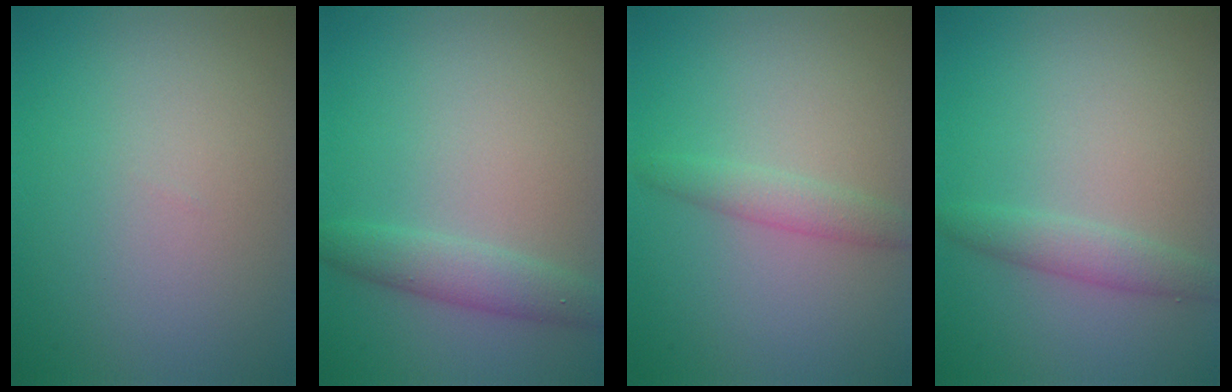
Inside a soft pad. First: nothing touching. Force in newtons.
{"total": 2.6, "press": 2.6, "slide": 0.1}
{"total": 1.8, "press": 1.8, "slide": 0.1}
{"total": 1.9, "press": 1.9, "slide": 0.0}